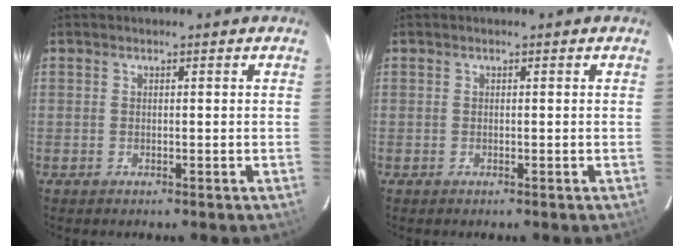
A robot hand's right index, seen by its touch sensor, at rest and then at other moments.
{"total": 0.0}